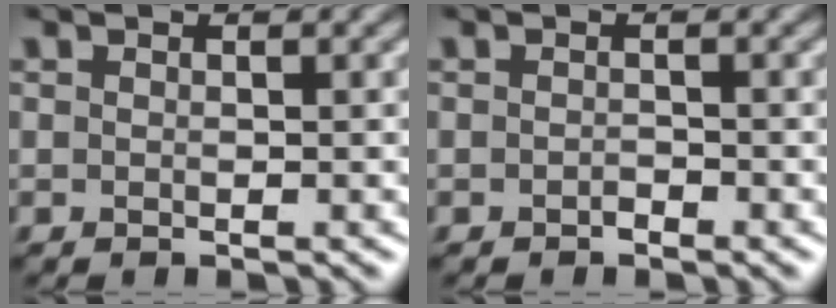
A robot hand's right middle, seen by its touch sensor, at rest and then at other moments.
{"total": 0.6, "force": [-0.4, 0.3, 0.3], "torque": [-0.004, -0.001, -0.007]}